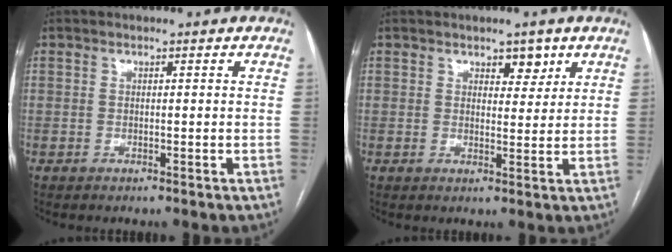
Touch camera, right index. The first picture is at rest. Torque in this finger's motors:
{"motor_torque": [0.09, 0.08, 0.02, 0.02]}